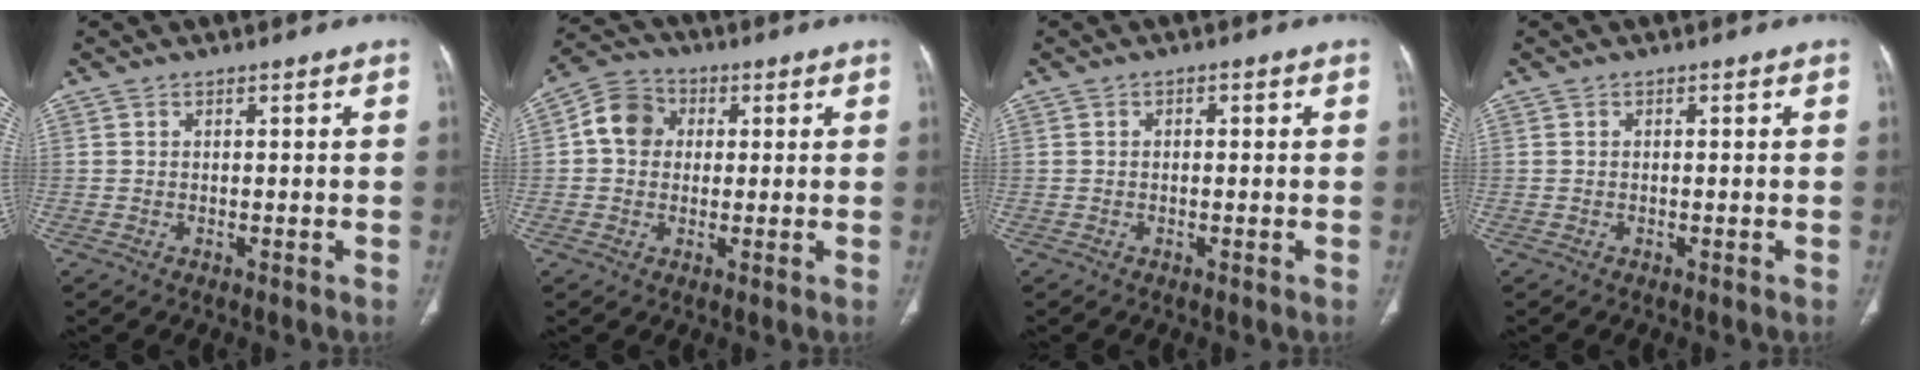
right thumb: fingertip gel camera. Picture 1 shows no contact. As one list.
[{"total": 7.6, "force": [1.1, 6.5, 3.9], "torque": [-0.055, 0.015, 0.007]}, {"total": 0.9, "force": [0.2, 0.5, 0.7], "torque": [-0.010, 0.003, 0.003]}, {"total": 0.0}]